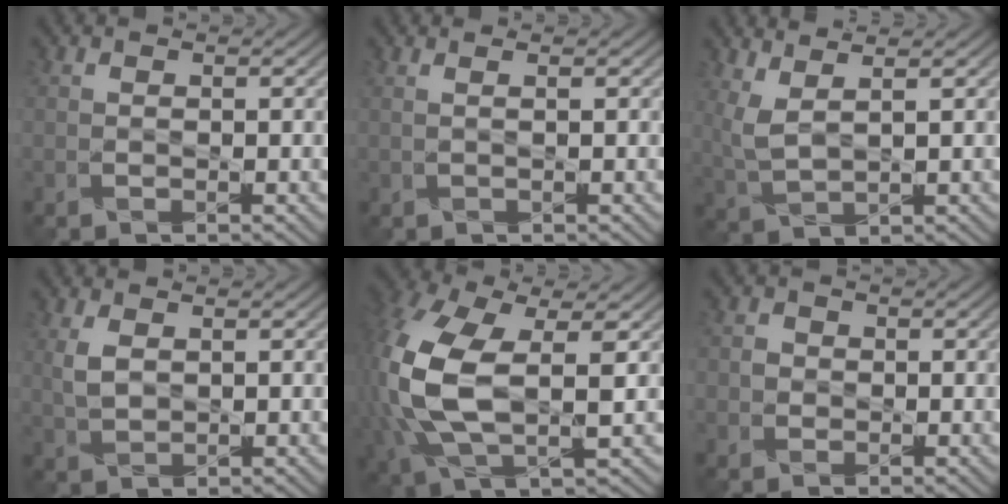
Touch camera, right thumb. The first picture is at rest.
{"total": 1.0, "force": [0.7, -0.1, 0.7], "torque": [-0.008, -0.001, 0.000]}
{"total": 3.9, "force": [2.6, 1.0, 2.8], "torque": [-0.085, 0.004, 0.060]}
{"total": 2.8, "force": [0.9, 1.6, 2.1], "torque": [-0.062, 0.004, 0.021]}
{"total": 14.0, "force": [0.4, 7.6, 11.7], "torque": [-0.317, -0.014, 0.016]}
{"total": 1.6, "force": [0.0, 1.6, 0.2], "torque": [-0.002, 0.004, -0.010]}